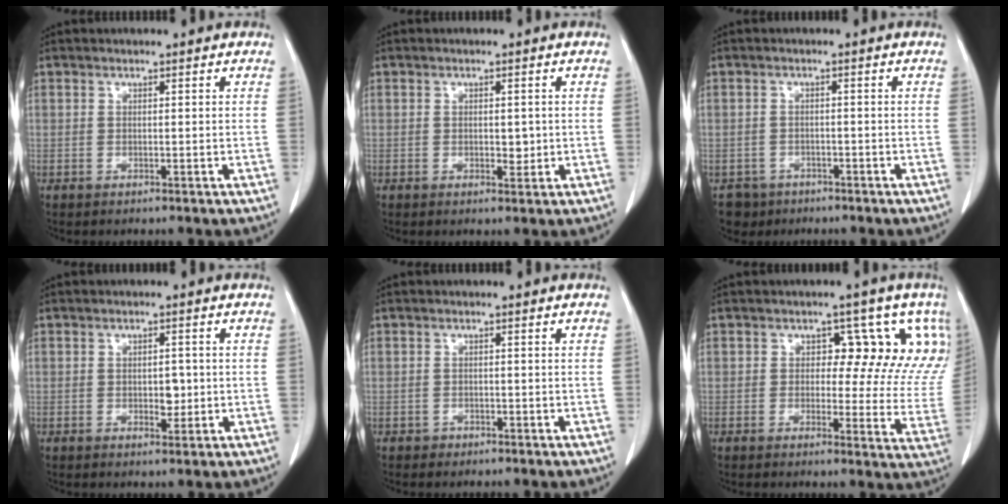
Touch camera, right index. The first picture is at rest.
{"total": 1.9, "force": [0.0, 1.1, 1.6], "torque": [-0.024, -0.003, 0.004]}
{"total": 3.6, "force": [-2.3, 2.7, -0.5], "torque": [0.006, 0.007, -0.039]}
{"total": 2.6, "force": [-0.2, 1.5, 2.2], "torque": [-0.030, 0.000, 0.001]}
{"total": 0.7, "force": [-0.5, 0.5, -0.1], "torque": [-0.004, 0.003, -0.010]}
{"total": 11.7, "force": [5.3, 6.7, 8.0], "torque": [-0.069, 0.005, 0.042]}